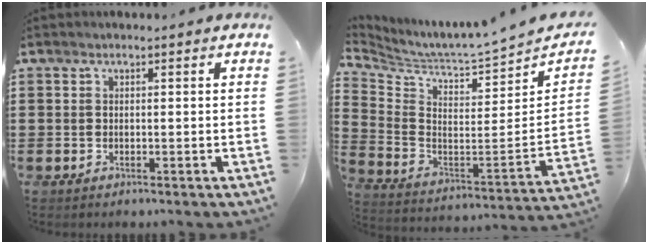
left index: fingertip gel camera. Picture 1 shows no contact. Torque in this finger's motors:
{"motor_torque": [-1.01, 0.51, 0.00, 0.03]}